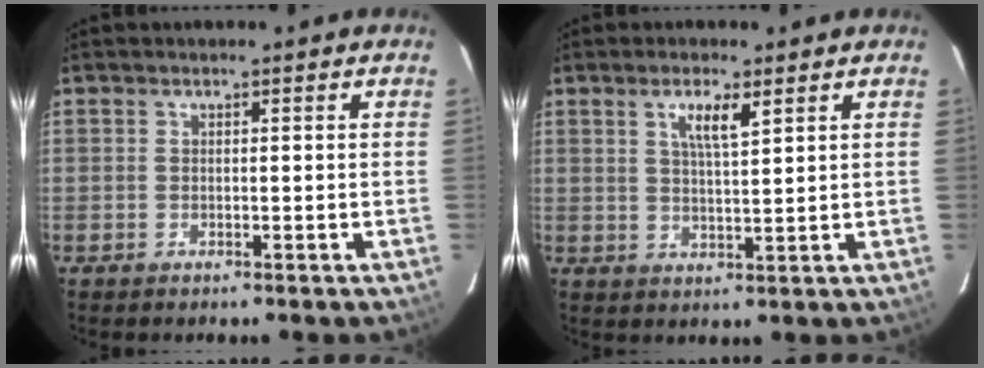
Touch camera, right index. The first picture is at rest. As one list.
[{"total": 4.5, "force": [2.4, 0.8, 3.8], "torque": [-0.067, 0.000, 0.043]}]